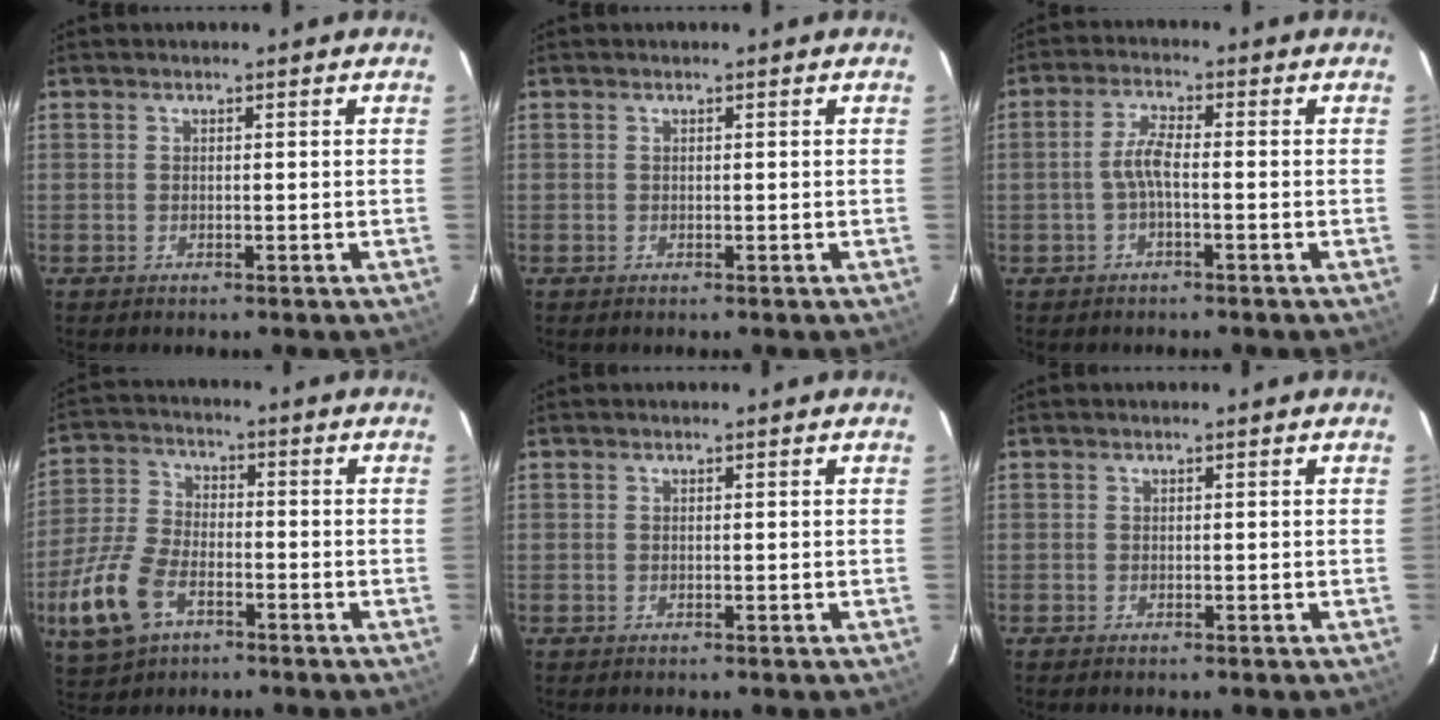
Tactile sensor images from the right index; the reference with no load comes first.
{"total": 0.0}
{"total": 3.6, "force": [-1.1, 0.6, 3.4], "torque": [-0.075, 0.008, -0.022]}
{"total": 13.0, "force": [-6.0, 7.5, 8.8], "torque": [-0.211, -0.003, -0.114]}
{"total": 0.0}
{"total": 0.0}